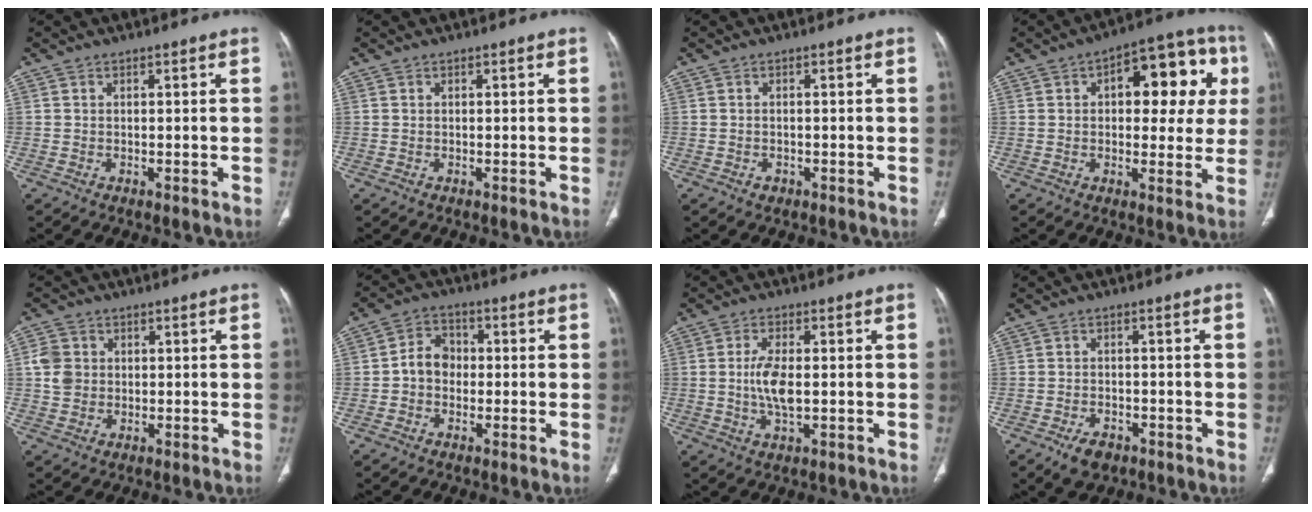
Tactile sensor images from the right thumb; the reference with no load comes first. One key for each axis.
{"total": 0.0}
{"total": 1.0, "fx": -0.5, "fy": 0.8, "fz": 0.4, "tx": -0.005, "ty": 0.004, "tz": -0.006}
{"total": 17.0, "fx": 4.2, "fy": 8.6, "fz": 14.0, "tx": -0.132, "ty": 0.023, "tz": 0.046}
{"total": 4.9, "fx": 0.6, "fy": 4.2, "fz": 2.3, "tx": -0.033, "ty": 0.003, "tz": 0.009}
{"total": 5.8, "fx": -0.6, "fy": 4.8, "fz": 3.2, "tx": -0.035, "ty": 0.021, "tz": -0.023}
{"total": 6.3, "fx": -0.1, "fy": 2.6, "fz": 5.7, "tx": -0.121, "ty": -0.003, "tz": -0.004}
{"total": 4.6, "fx": -2.7, "fy": 2.8, "fz": 2.4, "tx": -0.038, "ty": 0.010, "tz": -0.040}